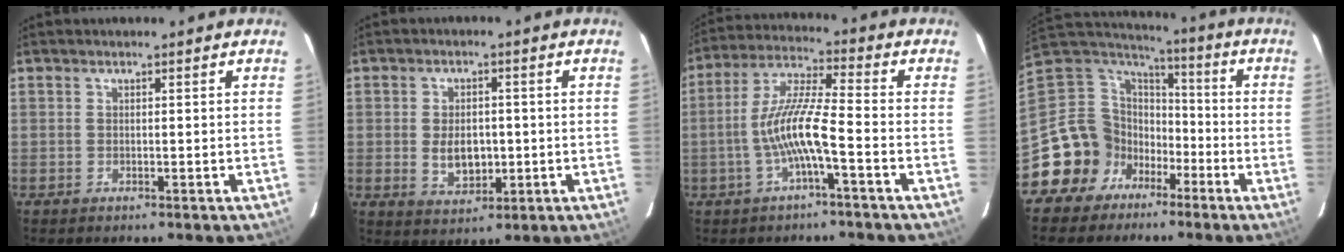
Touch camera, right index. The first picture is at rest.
{"total": 6.3, "force": [-0.6, 4.1, 4.8], "torque": [-0.086, -0.003, -0.001]}
{"total": 9.9, "force": [-3.3, 0.7, 9.3], "torque": [-0.198, 0.010, -0.063]}
{"total": 14.1, "force": [-6.5, 12.0, 3.4], "torque": [-0.097, 0.042, -0.119]}